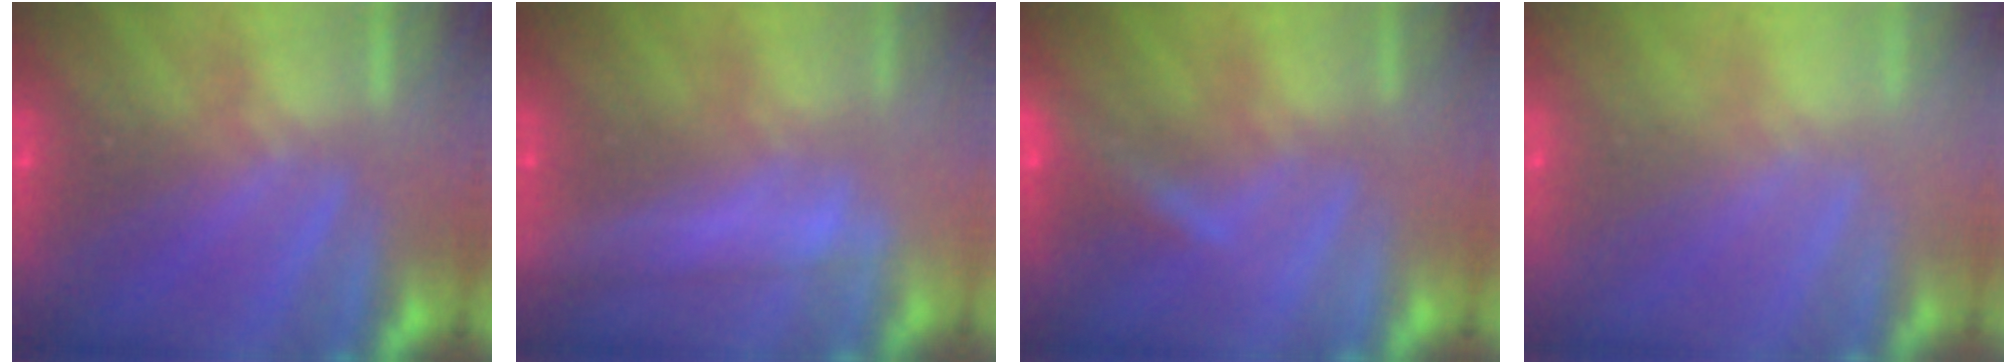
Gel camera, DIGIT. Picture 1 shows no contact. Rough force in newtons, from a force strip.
{"total": 2.4}
{"total": 3.7}
{"total": 7.5}